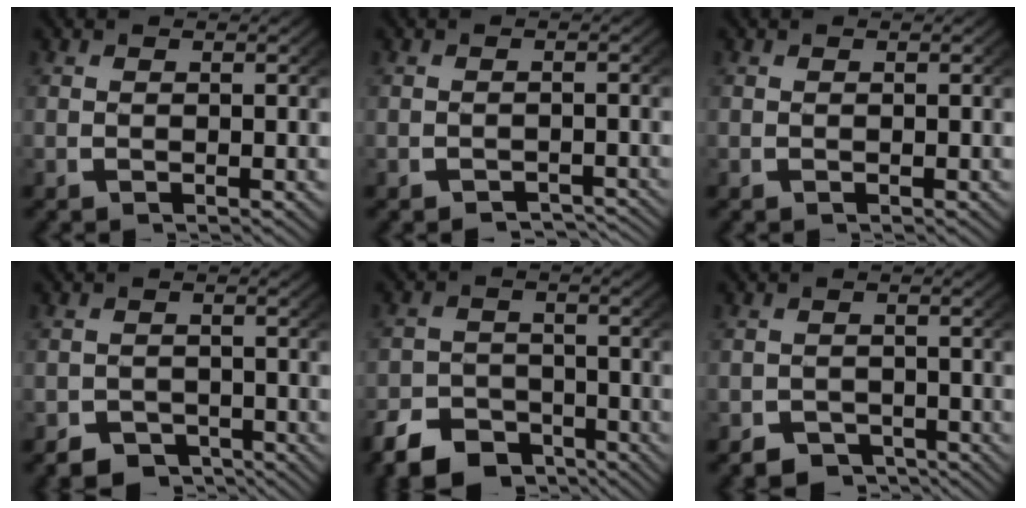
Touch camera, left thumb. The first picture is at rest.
{"total": 3.4, "force": [-3.1, 0.8, 0.9], "torque": [-0.006, -0.009, -0.045]}
{"total": 0.0}
{"total": 4.7, "force": [-3.7, 2.6, 1.2], "torque": [-0.009, -0.021, -0.062]}
{"total": 8.0, "force": [-5.7, 5.0, 2.5], "torque": [-0.035, -0.029, -0.096]}
{"total": 4.0, "force": [-3.3, 2.1, 0.9], "torque": [-0.006, -0.019, -0.055]}